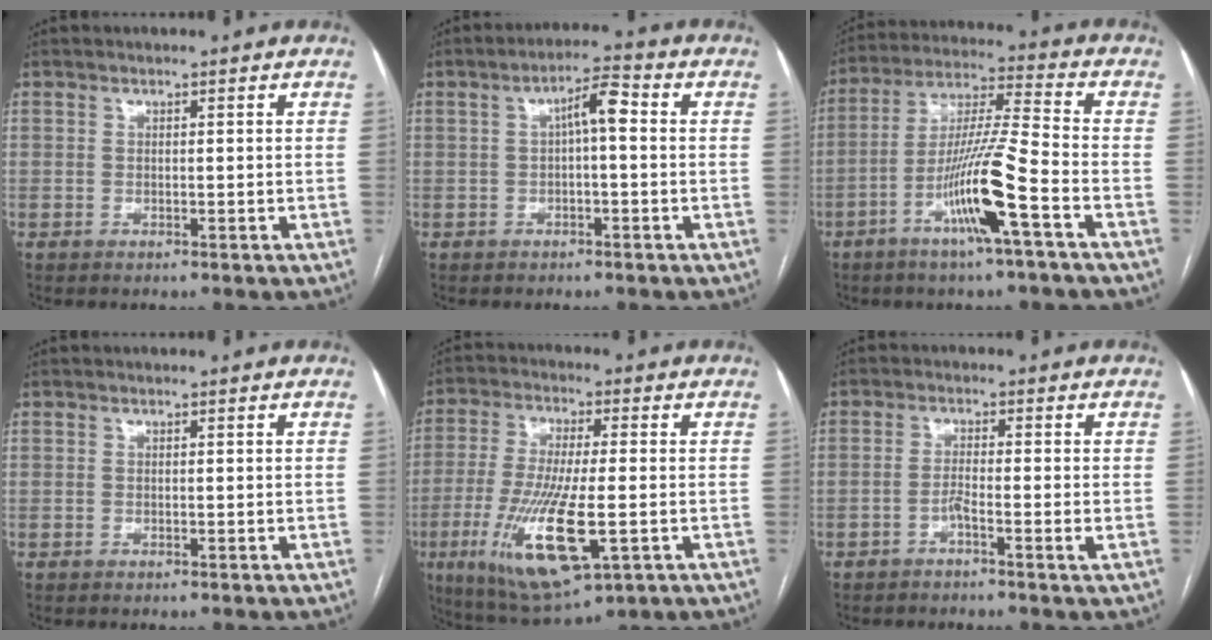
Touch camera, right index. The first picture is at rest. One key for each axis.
{"total": 4.9, "fx": 0.5, "fy": 1.1, "fz": 4.7, "tx": -0.079, "ty": 0.021, "tz": 0.006}
{"total": 12.7, "fx": -5.4, "fy": -0.5, "fz": 11.5, "tx": -0.222, "ty": -0.001, "tz": -0.104}
{"total": 0.0}
{"total": 15.7, "fx": -4.6, "fy": 3.1, "fz": 14.7, "tx": -0.295, "ty": -0.032, "tz": -0.072}
{"total": 2.5, "fx": -1.2, "fy": -0.3, "fz": 2.2, "tx": -0.041, "ty": -0.001, "tz": -0.026}